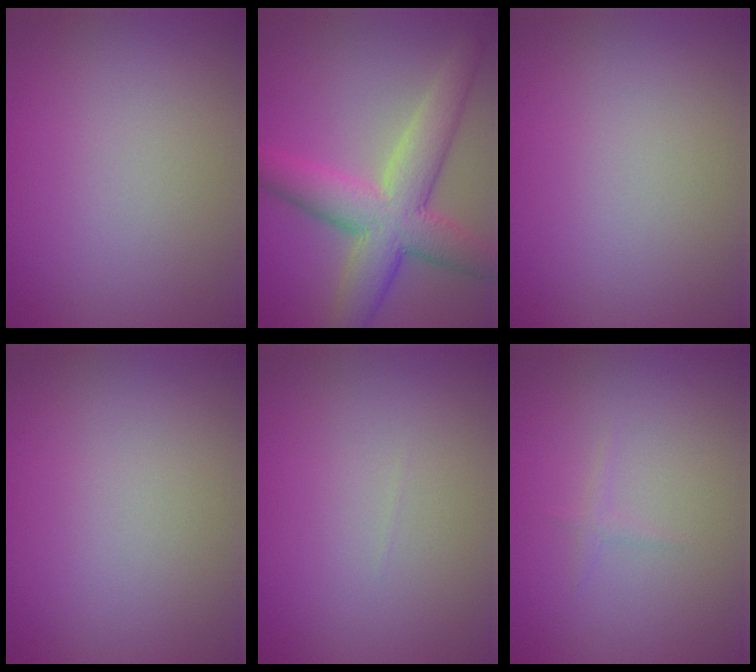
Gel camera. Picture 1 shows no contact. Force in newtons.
{"total": 7.5, "press": 7.5, "slide": 0.6}
{"total": 0.0}
{"total": 0.0}
{"total": 0.0}
{"total": 1.0, "press": 0.9, "slide": 0.2}